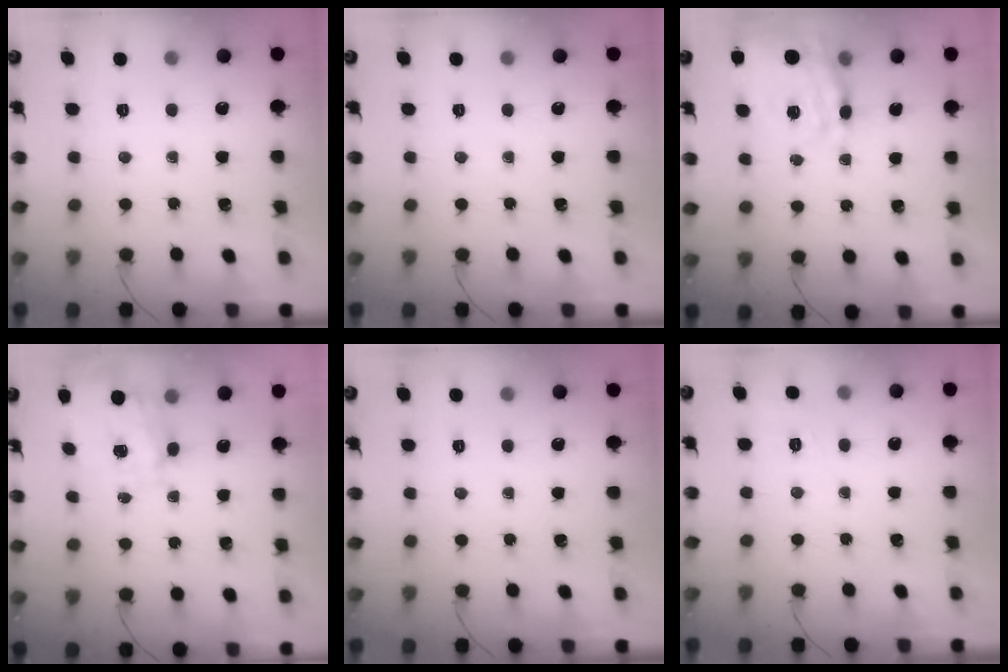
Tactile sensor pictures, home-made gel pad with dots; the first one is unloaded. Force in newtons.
{"total": 0.0}
{"total": 19.4, "press": 19.3, "slide": 1.9}
{"total": 3.5, "press": 3.3, "slide": 1.0}
{"total": 0.0}
{"total": 7.1, "press": 6.8, "slide": 2.0}